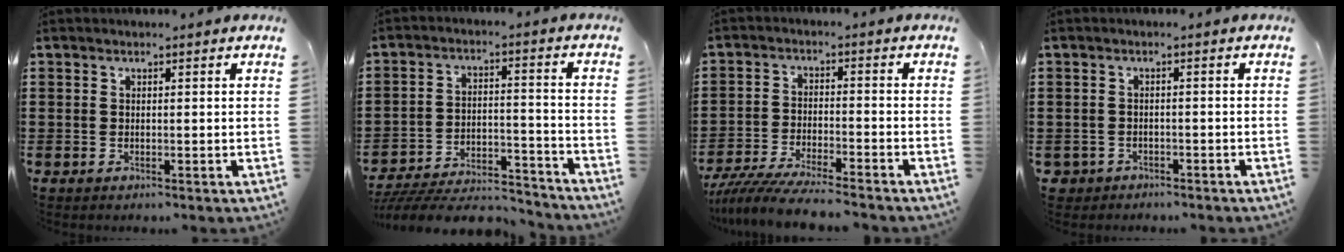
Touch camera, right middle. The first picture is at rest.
{"total": 7.0, "force": [-6.6, 1.1, 2.1], "torque": [-0.038, 0.011, -0.130]}
{"total": 6.3, "force": [-6.0, 0.0, 2.0], "torque": [-0.056, -0.015, -0.121]}
{"total": 1.6, "force": [-1.4, 0.7, -0.1], "torque": [-0.006, -0.002, -0.035]}